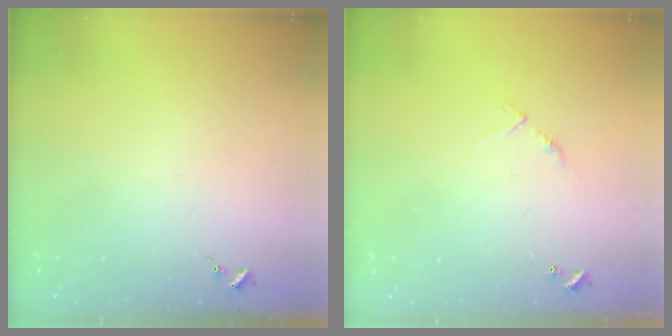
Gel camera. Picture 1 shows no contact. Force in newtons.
{"total": 6.2, "press": 6.2, "slide": 0.7}